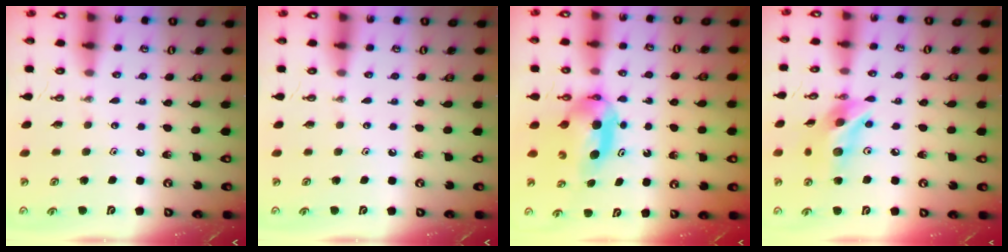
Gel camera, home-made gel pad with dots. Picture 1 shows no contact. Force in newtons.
{"total": 0.0}
{"total": 8.4, "press": 5.6, "slide": 6.4}
{"total": 13.2, "press": 13.1, "slide": 0.9}